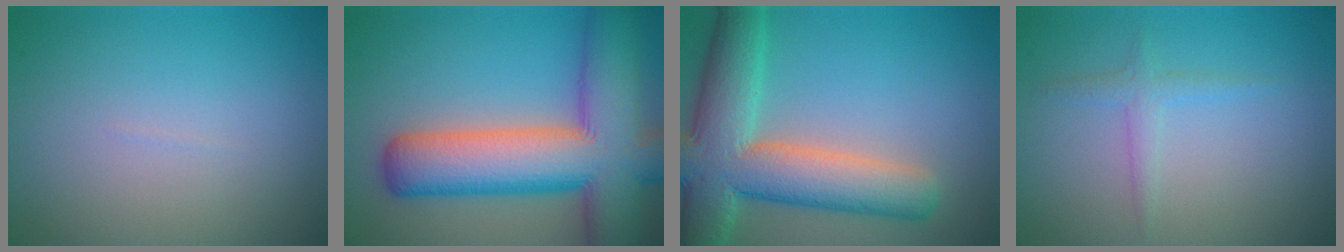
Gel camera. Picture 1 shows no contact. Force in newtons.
{"total": 13.0, "press": 13.0, "slide": 0.6}
{"total": 9.8, "press": 9.7, "slide": 0.6}
{"total": 1.3, "press": 1.3, "slide": 0.0}